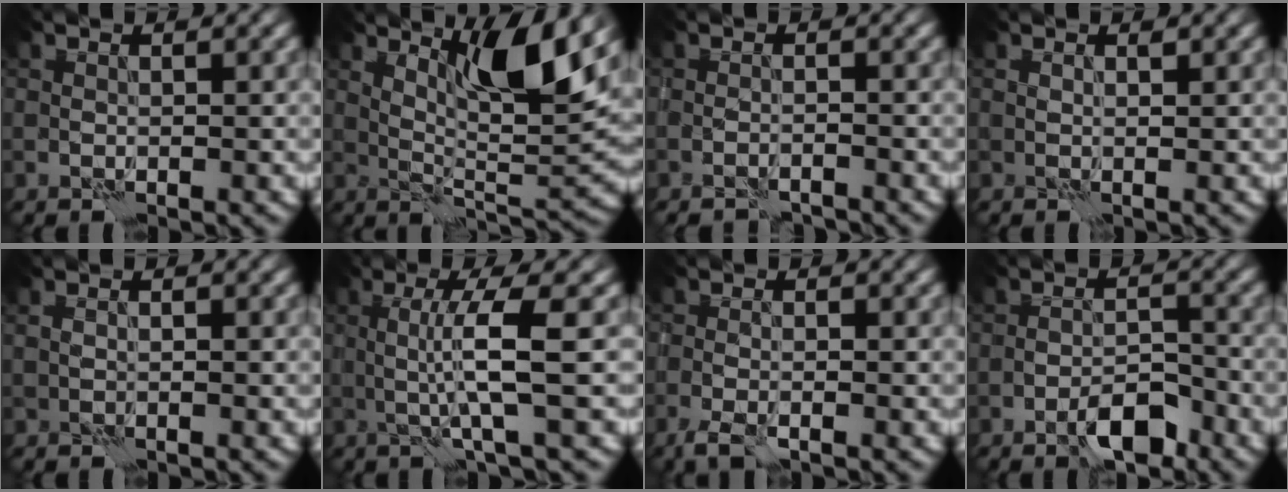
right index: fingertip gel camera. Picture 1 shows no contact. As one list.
[{"total": 7.0, "force": [4.2, 0.8, 5.5], "torque": [-0.091, -0.010, 0.078]}, {"total": 1.9, "force": [-1.8, 0.0, 0.6], "torque": [-0.011, 0.004, -0.030]}, {"total": 1.1, "force": [0.9, -0.6, -0.3], "torque": [0.007, -0.002, 0.018]}, {"total": 0.9, "force": [0.5, -0.6, -0.4], "torque": [0.004, -0.001, 0.012]}, {"total": 4.3, "force": [0.7, -0.5, 4.2], "torque": [-0.078, 0.001, 0.015]}, {"total": 1.8, "force": [-1.3, 0.2, 1.2], "torque": [-0.029, -0.004, -0.029]}, {"total": 3.8, "force": [-2.6, 1.1, 2.5], "torque": [-0.034, 0.007, -0.042]}]